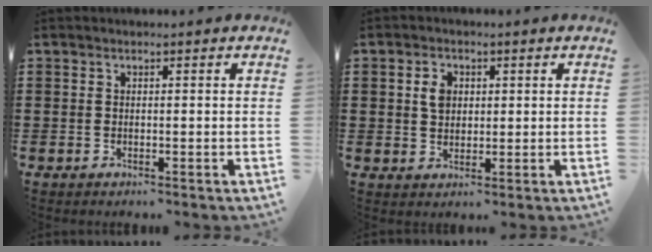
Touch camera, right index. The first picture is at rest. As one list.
[{"total": 3.4, "force": [0.8, 2.5, 2.2], "torque": [-0.051, 0.011, 0.013]}]